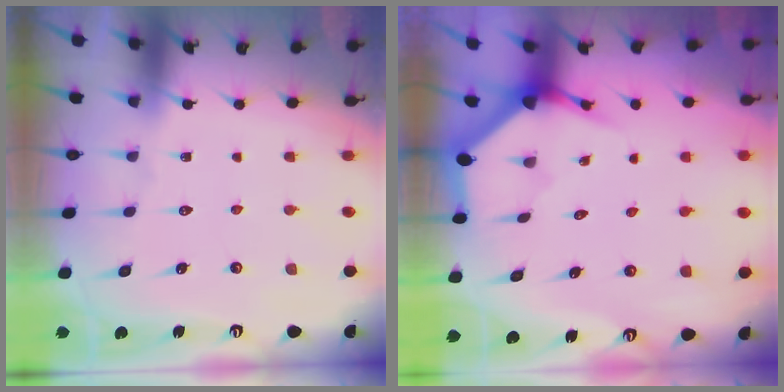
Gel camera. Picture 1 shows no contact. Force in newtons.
{"total": 3.4, "press": 3.4, "slide": 0.1}